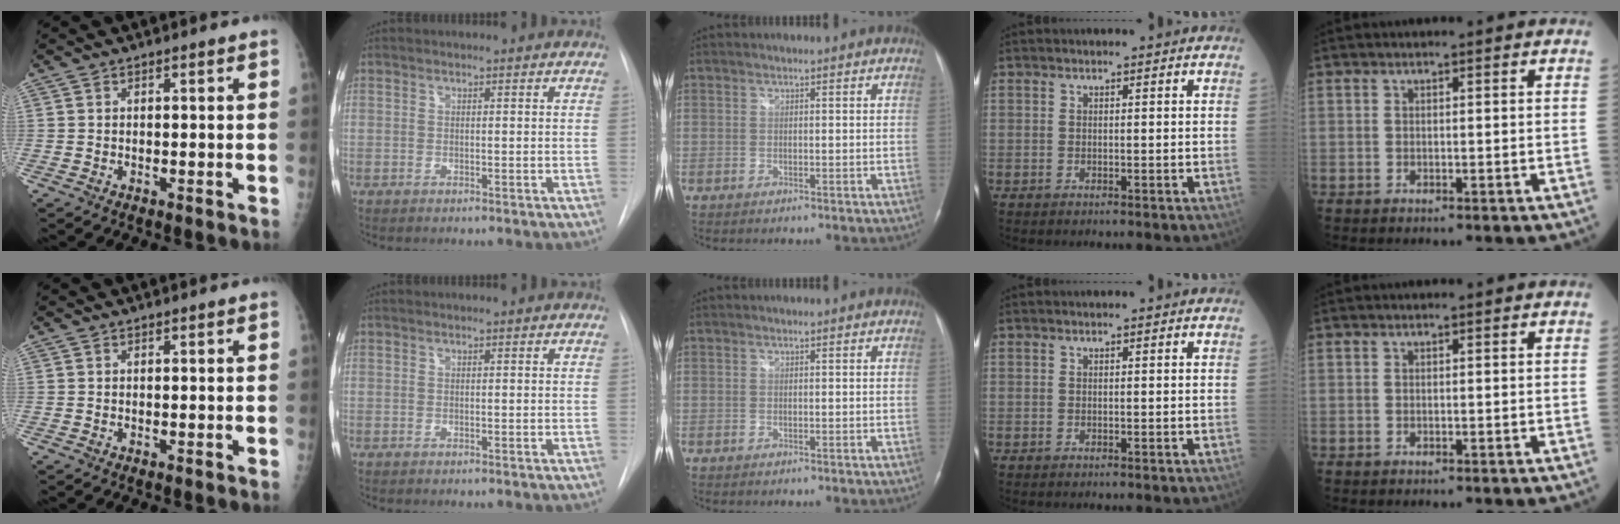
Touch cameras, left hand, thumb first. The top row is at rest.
{}